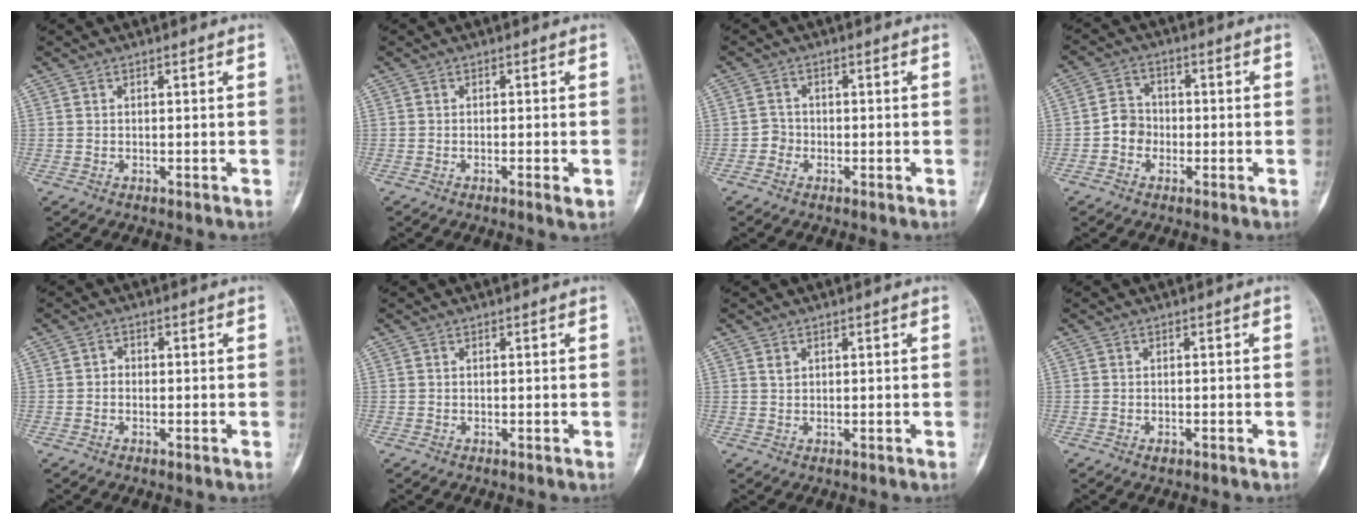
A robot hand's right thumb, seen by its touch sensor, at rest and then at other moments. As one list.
[{"total": 1.9, "force": [-0.8, 0.3, 1.8], "torque": [-0.030, -0.004, -0.013]}, {"total": 2.1, "force": [-0.9, 1.9, 0.4], "torque": [0.004, 0.010, -0.024]}, {"total": 4.9, "force": [-1.3, 4.3, 1.9], "torque": [-0.013, 0.018, -0.034]}, {"total": 1.4, "force": [-0.3, 1.2, 0.7], "torque": [-0.001, 0.007, -0.009]}, {"total": 0.0}, {"total": 1.2, "force": [0.6, 0.8, 0.5], "torque": [-0.004, -0.001, 0.012]}, {"total": 0.9, "force": [-0.6, 0.4, 0.6], "torque": [-0.009, 0.003, -0.007]}]